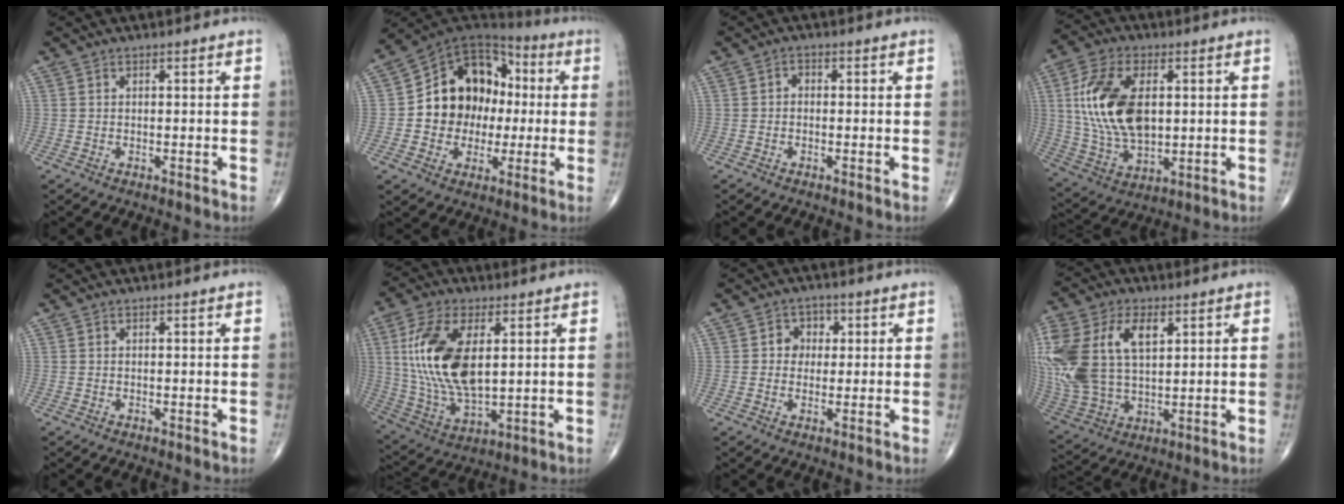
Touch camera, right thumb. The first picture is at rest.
{"total": 17.1, "force": [-0.2, 13.9, 10.0], "torque": [-0.110, 0.039, -0.004]}
{"total": 1.5, "force": [-0.2, 1.1, 0.9], "torque": [-0.004, 0.006, -0.010]}
{"total": 18.1, "force": [2.7, 10.4, 14.6], "torque": [-0.281, -0.006, 0.055]}
{"total": 0.0}
{"total": 18.3, "force": [3.6, 9.3, 15.4], "torque": [-0.310, -0.015, 0.074]}
{"total": 4.4, "force": [0.7, 3.8, 1.9], "torque": [0.003, 0.006, 0.004]}
{"total": 23.2, "force": [6.1, 13.9, 17.5], "torque": [-0.413, 0.013, 0.122]}